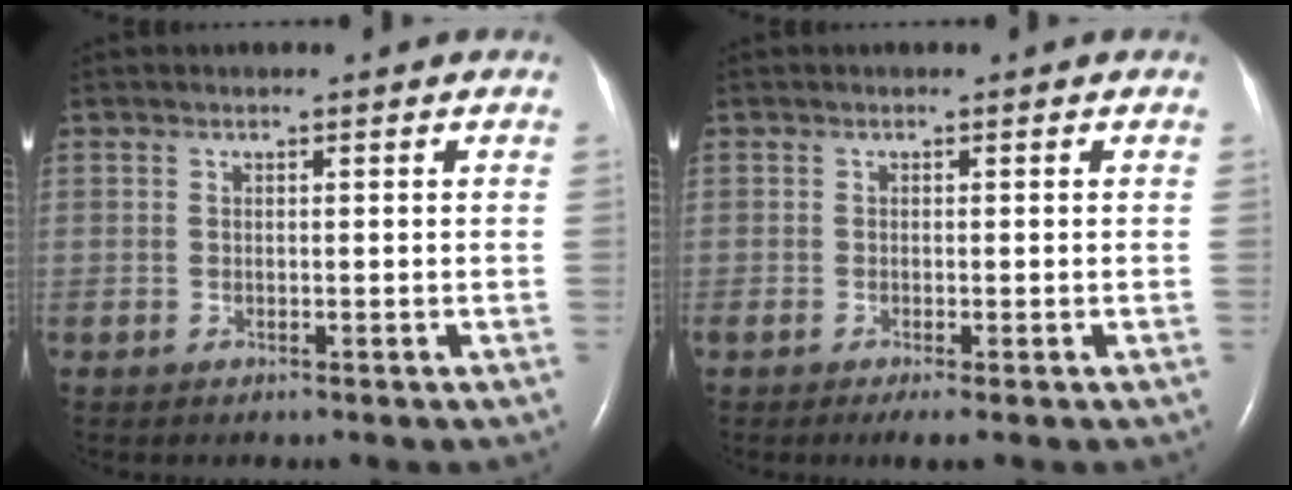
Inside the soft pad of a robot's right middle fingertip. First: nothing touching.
{"total": 1.9, "force": [-1.0, 0.2, 1.5], "torque": [-0.030, -0.007, -0.018]}